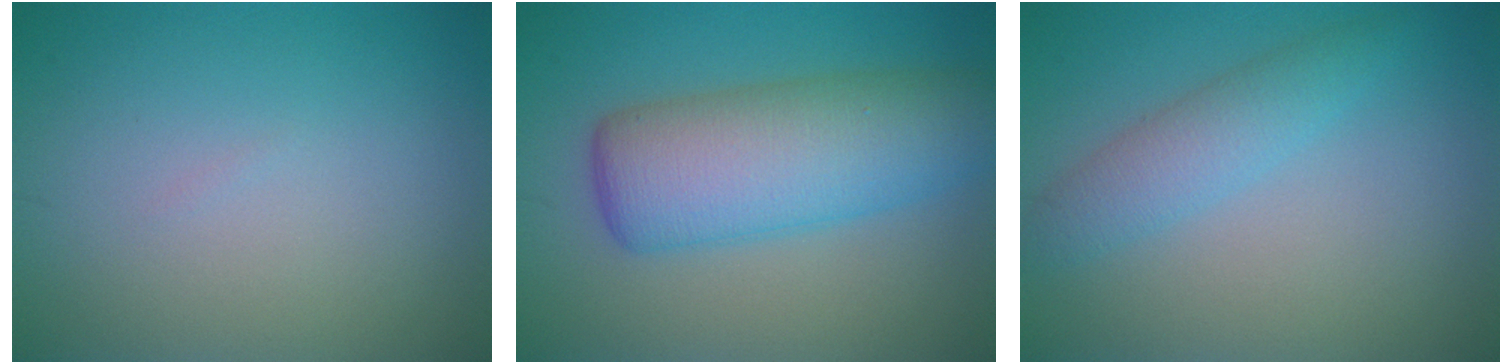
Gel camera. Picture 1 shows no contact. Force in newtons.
{"total": 8.4, "press": 8.3, "slide": 0.3}
{"total": 3.0, "press": 3.0, "slide": 0.0}